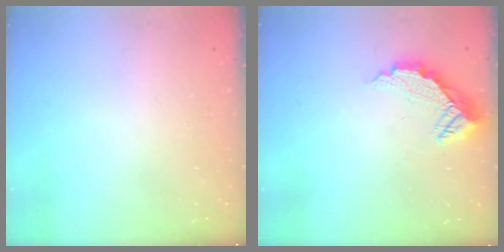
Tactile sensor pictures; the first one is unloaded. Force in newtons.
{"total": 9.2, "press": 9.1, "slide": 0.7}